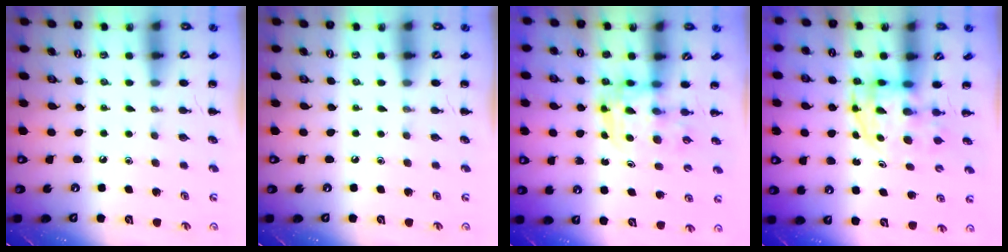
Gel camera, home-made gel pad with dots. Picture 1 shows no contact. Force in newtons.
{"total": 0.0}
{"total": 3.4, "press": 3.4, "slide": 0.6}
{"total": 3.7, "press": 3.7, "slide": 0.5}